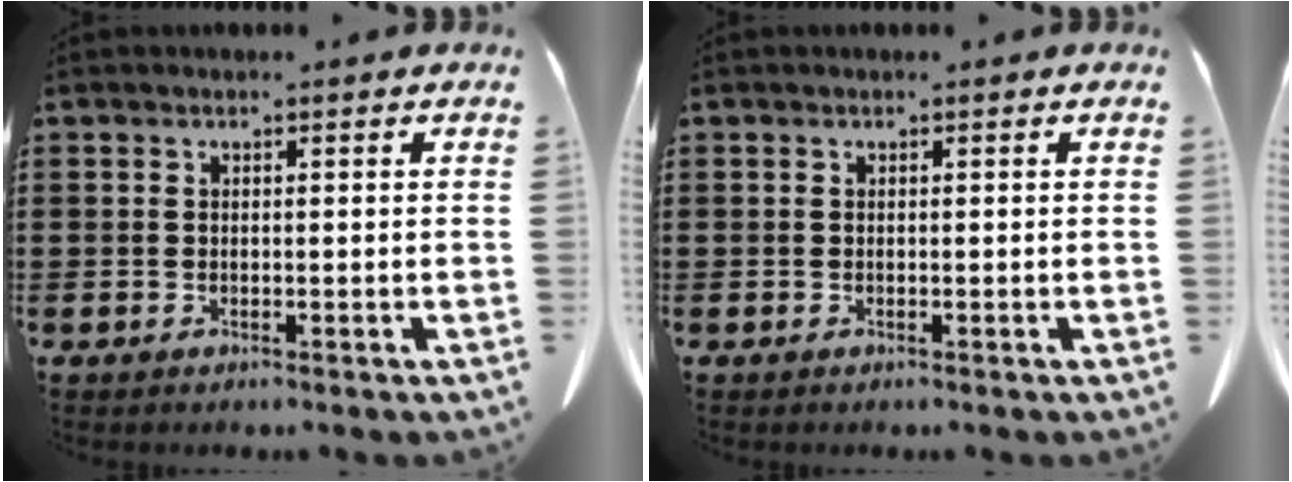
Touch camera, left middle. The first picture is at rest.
{"total": 0.0}